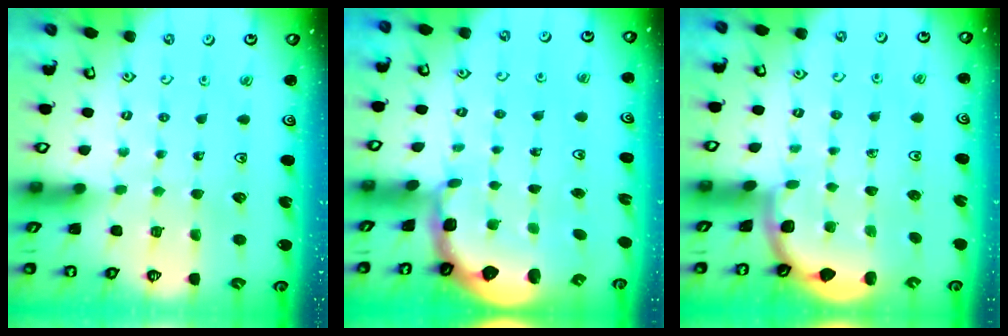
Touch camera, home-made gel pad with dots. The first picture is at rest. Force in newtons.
{"total": 2.4, "press": 1.7, "slide": 1.7}
{"total": 1.9, "press": 1.9, "slide": 0.0}